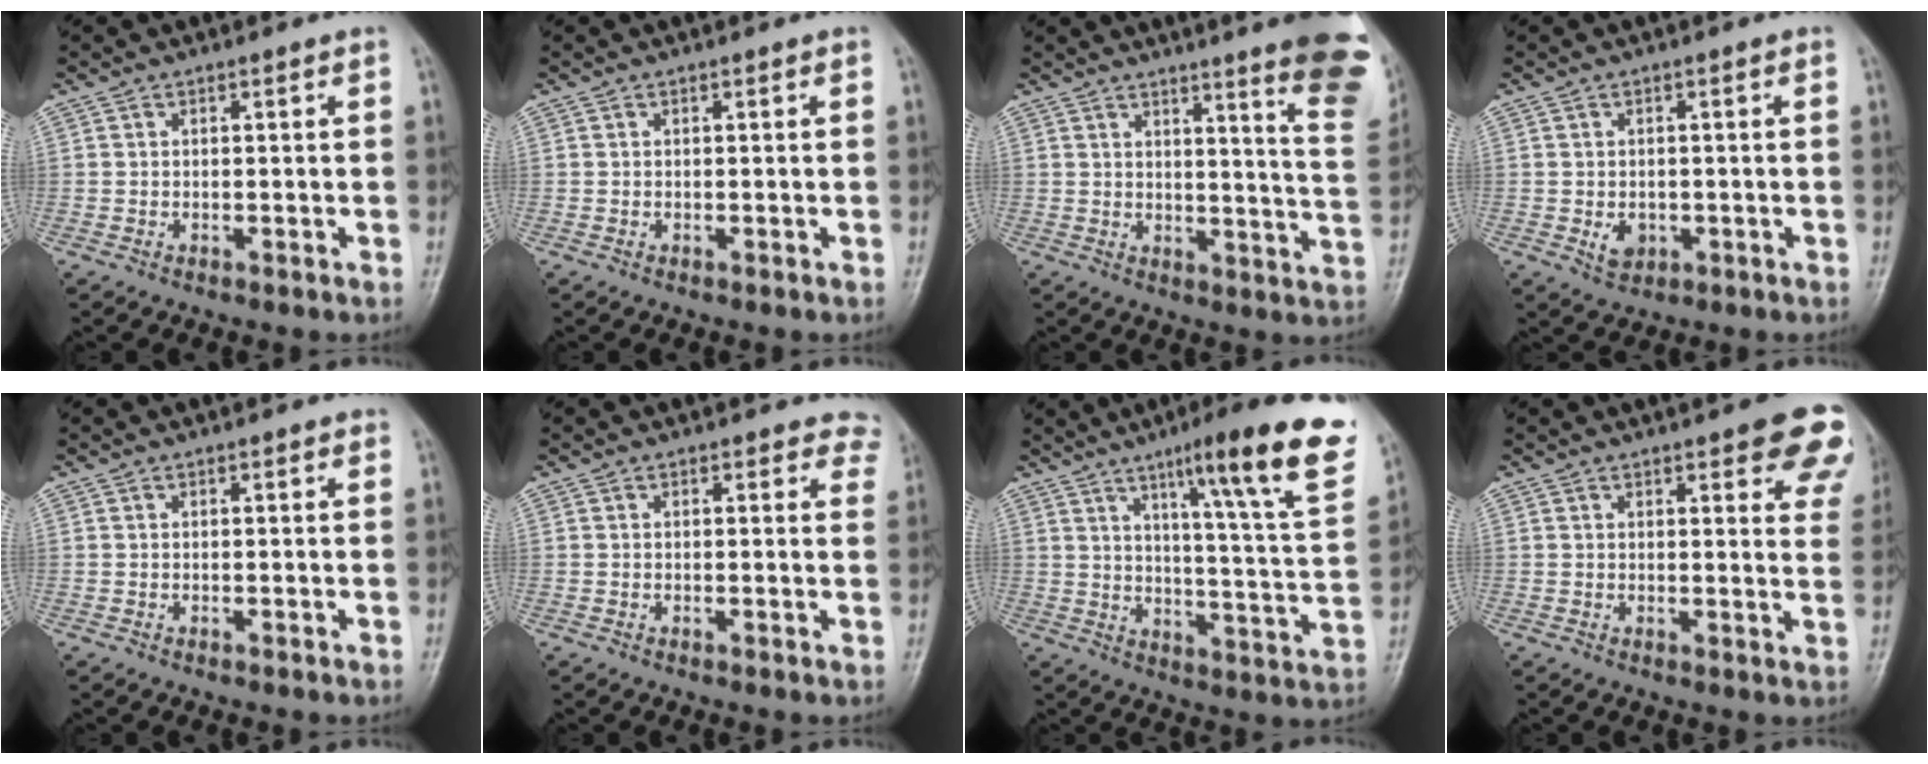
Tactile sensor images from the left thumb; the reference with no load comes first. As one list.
[{"total": 0.0}, {"total": 17.3, "force": [11.6, 1.7, 12.8], "torque": [-0.130, -0.079, 0.127]}, {"total": 3.0, "force": [-0.6, 2.3, 1.8], "torque": [-0.020, -0.001, -0.003]}, {"total": 0.7, "force": [0.4, 0.3, 0.5], "torque": [-0.007, -0.001, 0.003]}, {"total": 4.1, "force": [3.5, 1.9, 0.6], "torque": [0.032, -0.015, 0.016]}, {"total": 21.7, "force": [12.6, 2.3, 17.6], "torque": [-0.220, -0.050, 0.172]}, {"total": 12.5, "force": [7.3, 4.0, 9.3], "torque": [-0.077, -0.029, 0.075]}]